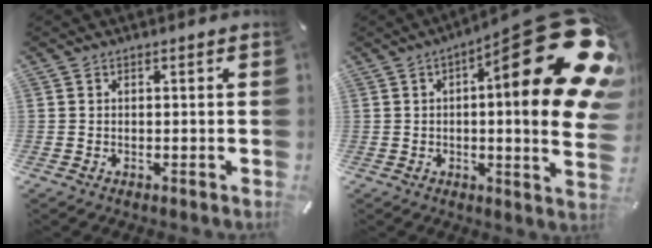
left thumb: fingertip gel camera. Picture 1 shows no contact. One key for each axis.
{"total": 30.1, "fx": 10.0, "fy": 7.8, "fz": 27.3, "tx": -0.350, "ty": -0.091, "tz": 0.173}